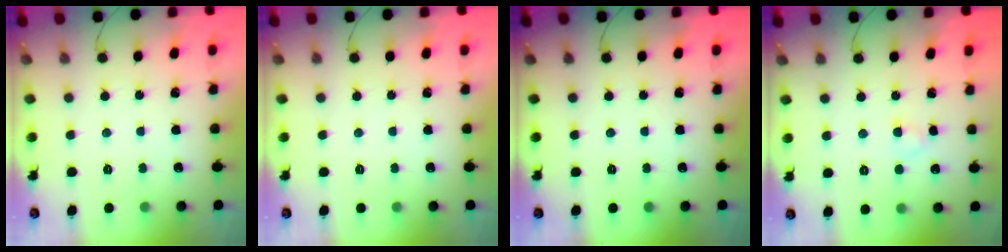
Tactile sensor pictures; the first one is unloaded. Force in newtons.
{"total": 0.0}
{"total": 0.0}
{"total": 1.9, "press": 1.7, "slide": 0.9}